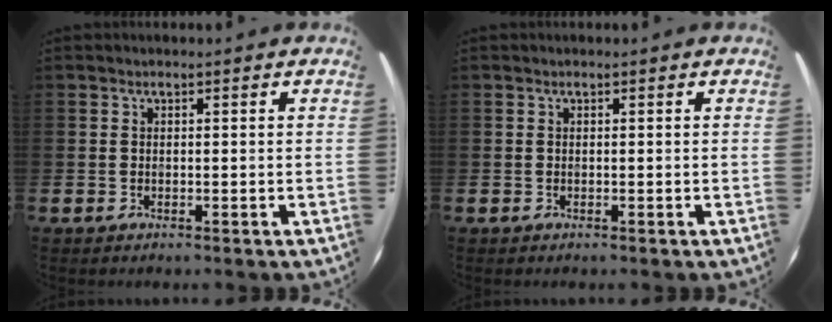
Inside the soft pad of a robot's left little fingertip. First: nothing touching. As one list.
[{"total": 0.0}]